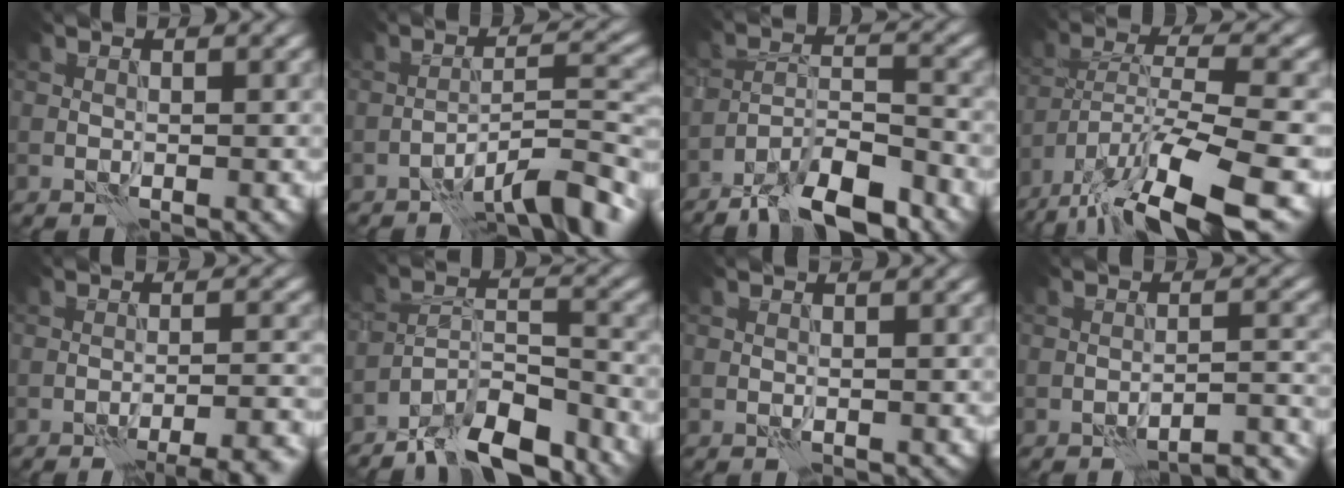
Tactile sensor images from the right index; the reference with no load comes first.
{"total": 7.9, "force": [-6.1, 1.6, 4.9], "torque": [-0.062, 0.016, -0.103]}
{"total": 8.6, "force": [-6.8, 2.5, 4.7], "torque": [-0.071, 0.009, -0.124]}
{"total": 12.8, "force": [-9.0, 3.3, 8.4], "torque": [-0.157, -0.001, -0.150]}
{"total": 8.0, "force": [-6.5, 1.9, 4.3], "torque": [-0.039, 0.013, -0.068]}
{"total": 8.1, "force": [-6.7, 2.3, 4.0], "torque": [-0.056, 0.006, -0.127]}
{"total": 0.0}
{"total": 5.9, "force": [-5.4, 1.0, 2.0], "torque": [-0.015, 0.022, -0.061]}